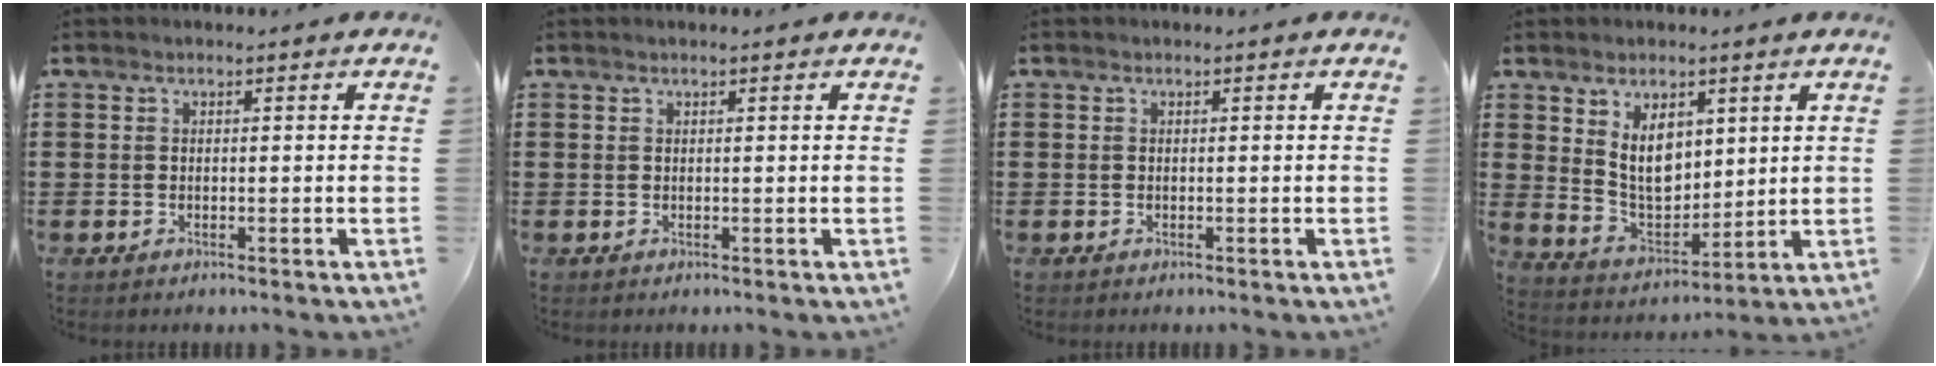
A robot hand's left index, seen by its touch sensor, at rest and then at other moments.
{"total": 0.0}
{"total": 0.0}
{"total": 7.6, "force": [3.4, 4.9, 4.8], "torque": [-0.086, -0.008, 0.061]}